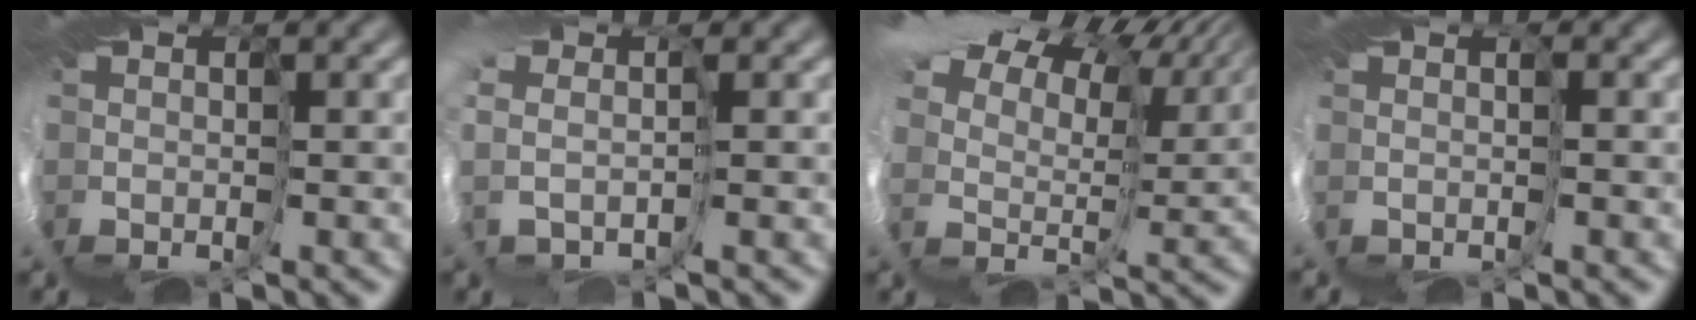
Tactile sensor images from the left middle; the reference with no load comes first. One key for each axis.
{"total": 3.1, "fx": 1.4, "fy": -2.7, "fz": 0.5, "tx": -0.030, "ty": -0.006, "tz": 0.055}
{"total": 14.0, "fx": 12.1, "fy": 3.9, "fz": 5.8, "tx": -0.128, "ty": 0.041, "tz": 0.241}
{"total": 0.7, "fx": -0.5, "fy": -0.5, "fz": -0.1, "tx": 0.003, "ty": -0.004, "tz": 0.007}